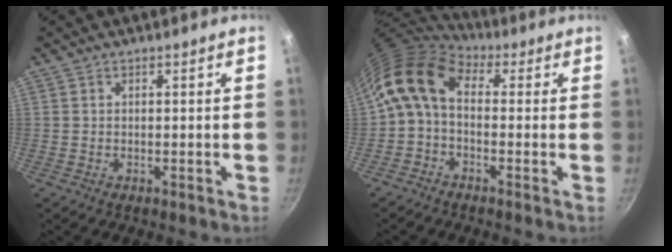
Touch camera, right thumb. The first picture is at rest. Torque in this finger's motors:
{"motor_torque": [0.55, 2.74, 1.39, -0.55, 0.18]}